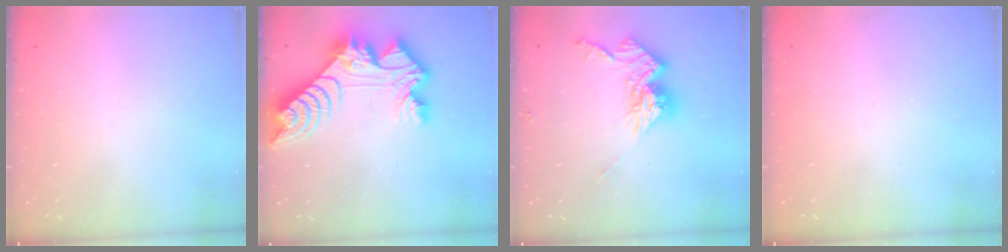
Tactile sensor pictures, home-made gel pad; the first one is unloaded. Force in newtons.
{"total": 14.9, "press": 14.8, "slide": 1.5}
{"total": 12.8, "press": 12.7, "slide": 1.1}
{"total": 0.0}